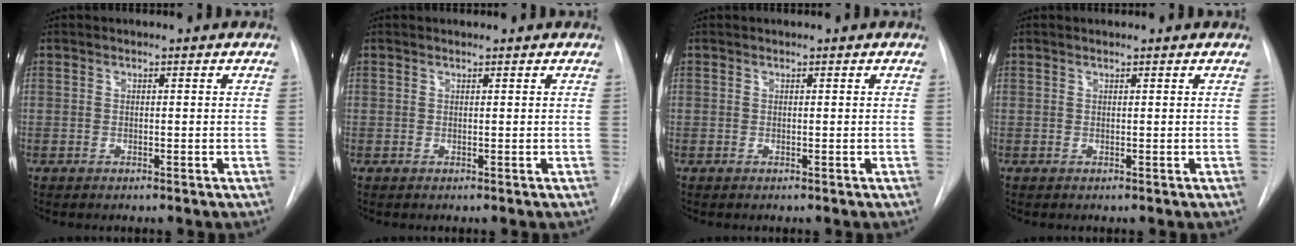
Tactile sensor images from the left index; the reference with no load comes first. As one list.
[{"total": 0.0}, {"total": 0.0}, {"total": 0.0}]